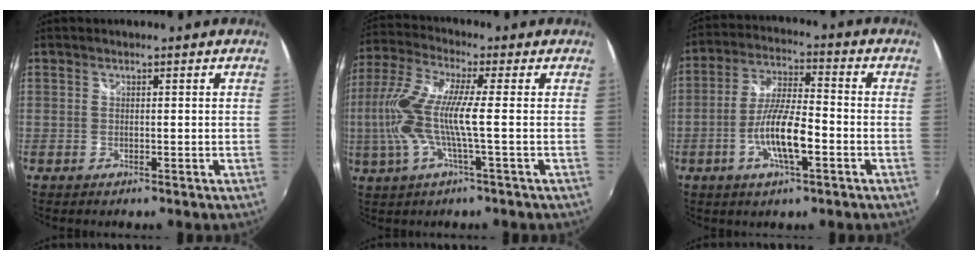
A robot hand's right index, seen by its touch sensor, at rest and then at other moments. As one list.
[{"total": 11.9, "force": [-1.3, 0.7, 11.8], "torque": [-0.230, -0.003, -0.026]}, {"total": 10.5, "force": [-3.7, 2.4, 9.5], "torque": [-0.189, -0.001, -0.069]}]